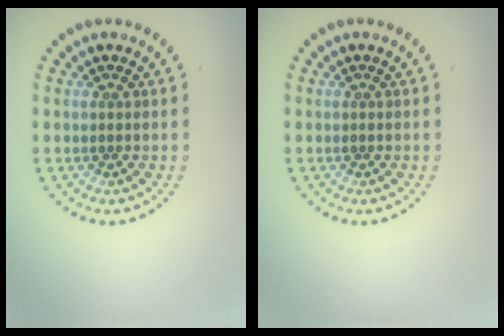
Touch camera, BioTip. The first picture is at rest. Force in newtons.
{"total": 0.0}